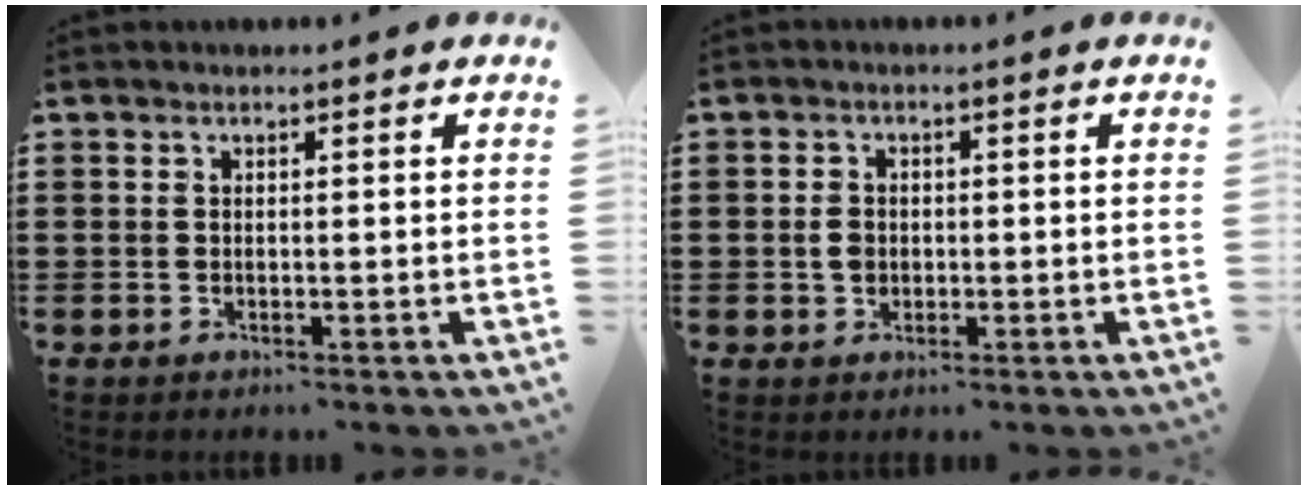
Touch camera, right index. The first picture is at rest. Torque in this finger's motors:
{"motor_torque": [1.13, 1.01, 0.19, 0.05]}